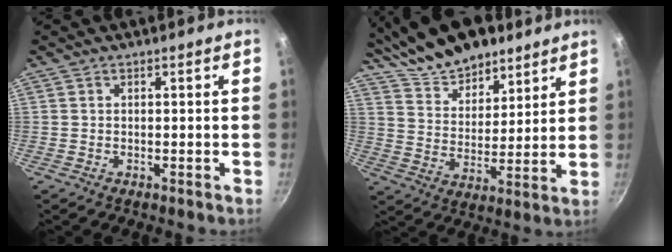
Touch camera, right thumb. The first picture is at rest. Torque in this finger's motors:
{"motor_torque": [-1.94, 2.16, 1.04, 0.87, 0.05]}